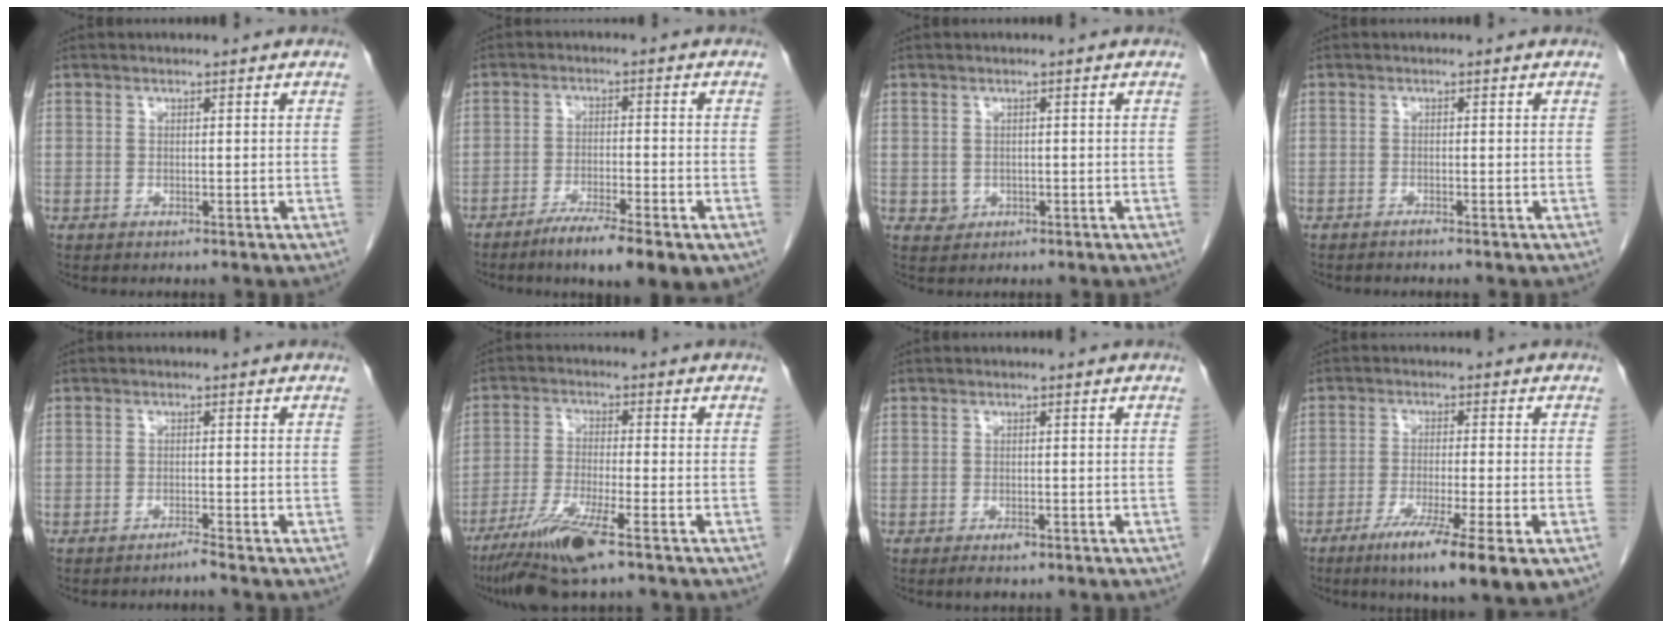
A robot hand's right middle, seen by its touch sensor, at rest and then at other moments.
{"total": 9.5, "force": [-6.0, 1.5, 7.1], "torque": [-0.107, -0.015, -0.091]}
{"total": 1.4, "force": [-0.2, 1.3, 0.4], "torque": [-0.007, 0.002, 0.003]}
{"total": 0.7, "force": [-0.6, -0.1, 0.3], "torque": [-0.007, 0.000, -0.011]}
{"total": 1.1, "force": [-1.0, -0.4, 0.2], "torque": [0.002, 0.001, -0.018]}
{"total": 9.7, "force": [-6.3, 0.3, 7.4], "torque": [-0.148, -0.029, -0.115]}
{"total": 1.6, "force": [-1.1, 0.5, 1.2], "torque": [-0.020, -0.002, -0.014]}
{"total": 12.0, "force": [-6.5, 0.4, 10.1], "torque": [-0.144, -0.030, -0.100]}